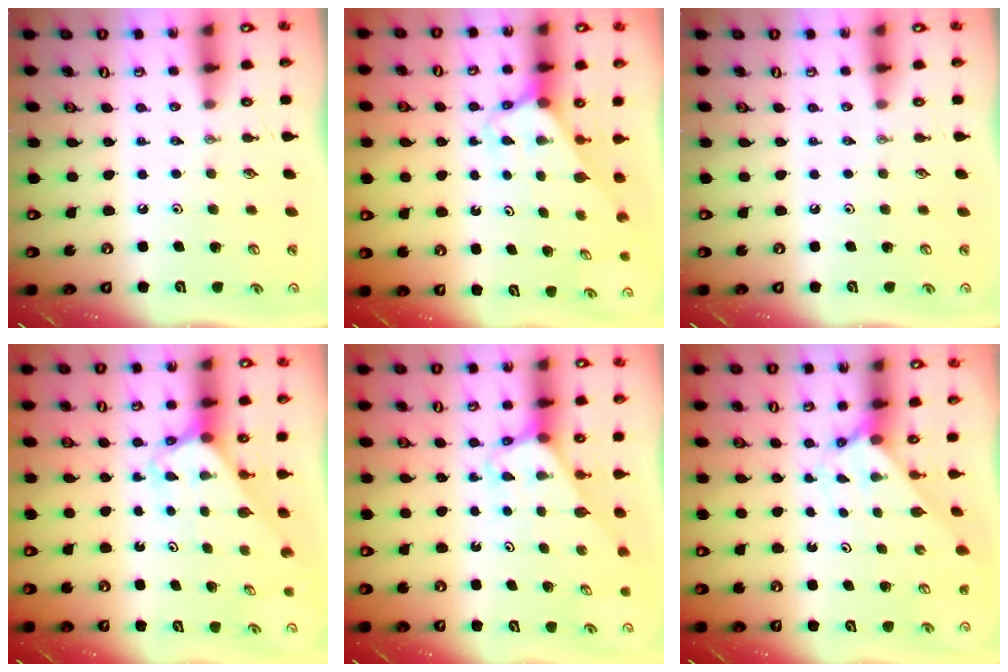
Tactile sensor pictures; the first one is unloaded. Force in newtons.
{"total": 2.7, "press": 2.7, "slide": 0.1}
{"total": 0.0}
{"total": 2.6, "press": 2.6, "slide": 0.2}
{"total": 3.1, "press": 3.1, "slide": 0.2}
{"total": 2.6, "press": 2.6, "slide": 0.3}